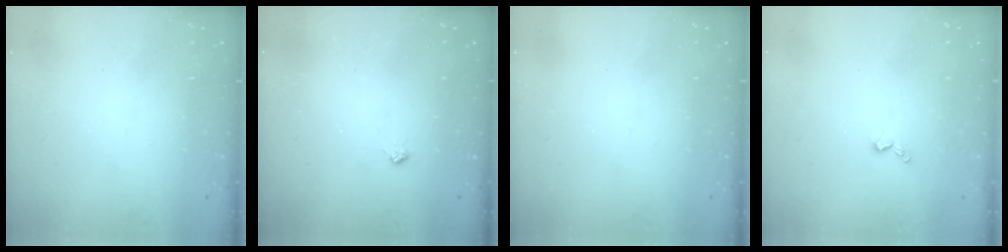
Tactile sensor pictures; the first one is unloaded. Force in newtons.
{"total": 5.1, "press": 5.1, "slide": 0.5}
{"total": 0.0}
{"total": 3.3, "press": 3.2, "slide": 0.5}